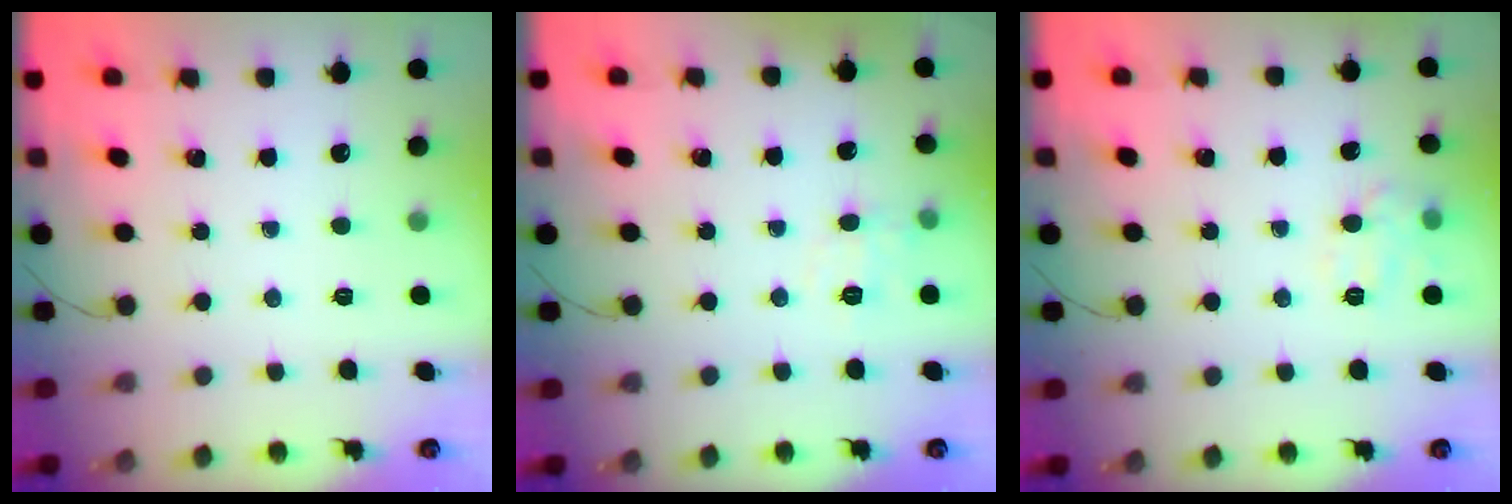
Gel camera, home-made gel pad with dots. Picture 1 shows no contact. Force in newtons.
{"total": 6.6, "press": 6.5, "slide": 1.5}
{"total": 8.3, "press": 8.2, "slide": 0.6}